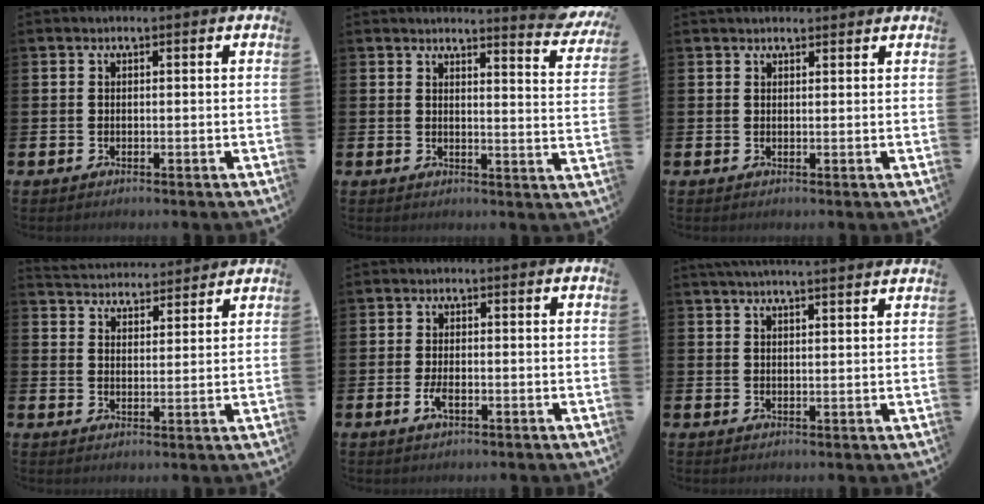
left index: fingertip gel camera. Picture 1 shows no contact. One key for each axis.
{"total": 3.9, "fx": 3.8, "fy": -0.2, "fz": 0.9, "tx": -0.003, "ty": -0.039, "tz": 0.059}
{"total": 1.4, "fx": 1.3, "fy": 0.4, "fz": 0.1, "tx": 0.003, "ty": 0.000, "tz": 0.023}
{"total": 4.4, "fx": 4.4, "fy": 0.4, "fz": -0.4, "tx": -0.016, "ty": -0.029, "tz": 0.080}
{"total": 2.5, "fx": -0.7, "fy": 1.1, "fz": 2.2, "tx": -0.041, "ty": 0.002, "tz": -0.014}
{"total": 3.6, "fx": 3.5, "fy": -0.6, "fz": 0.5, "tx": -0.016, "ty": -0.013, "tz": 0.065}